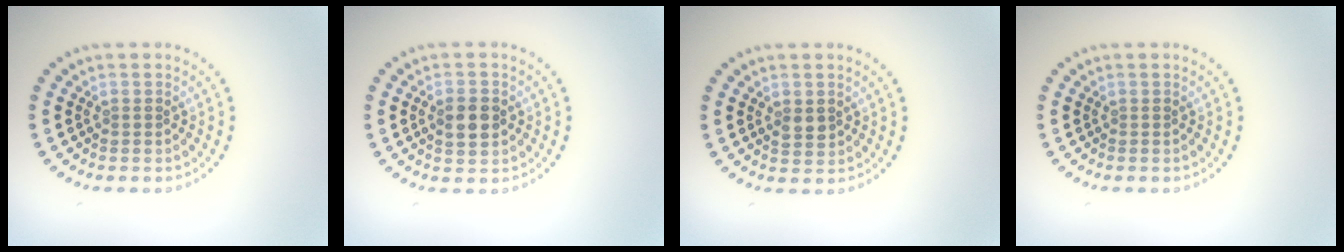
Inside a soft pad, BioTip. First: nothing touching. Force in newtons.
{"total": 3.0, "press": 3.0, "slide": 0.1}
{"total": 1.6, "press": 1.6, "slide": 0.2}
{"total": 0.0}